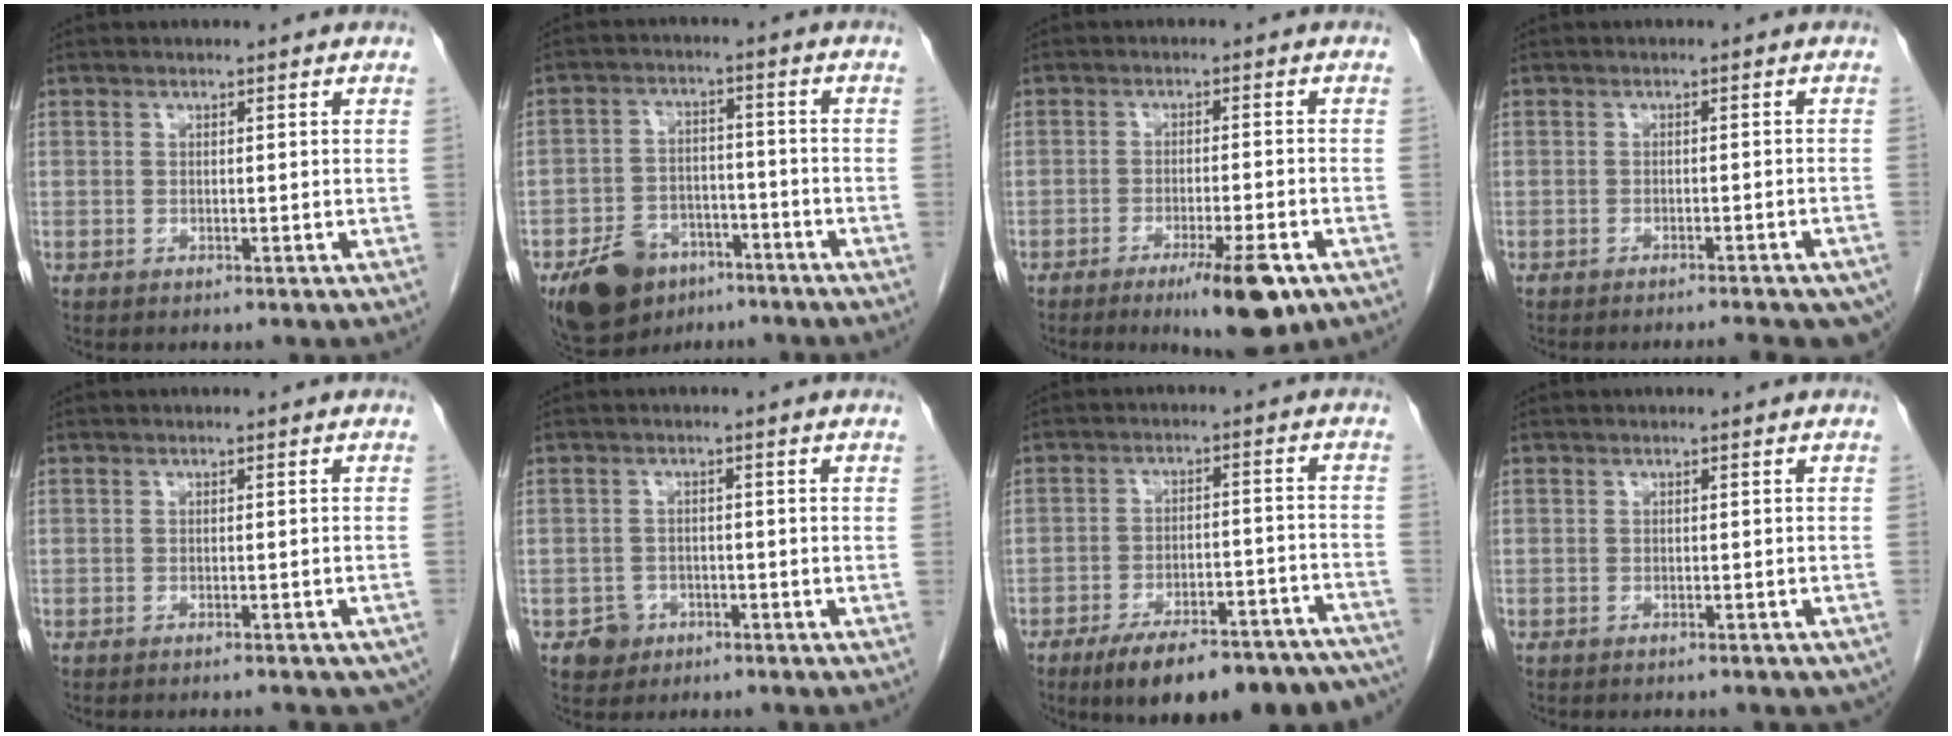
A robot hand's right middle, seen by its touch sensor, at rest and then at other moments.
{"total": 10.2, "force": [-6.7, 6.1, 4.6], "torque": [-0.087, 0.005, -0.107]}
{"total": 8.4, "force": [-4.8, 1.0, 6.8], "torque": [-0.102, -0.016, -0.068]}
{"total": 10.6, "force": [-9.2, 1.4, 5.1], "torque": [-0.045, -0.008, -0.098]}
{"total": 8.4, "force": [-7.4, 1.9, 3.6], "torque": [-0.042, -0.010, -0.077]}
{"total": 2.9, "force": [-1.6, 2.4, 0.3], "torque": [-0.001, 0.012, -0.023]}
{"total": 21.2, "force": [-17.6, 5.1, 10.5], "torque": [-0.096, 0.018, -0.239]}
{"total": 6.5, "force": [-5.7, 2.0, 2.6], "torque": [-0.032, -0.005, -0.058]}